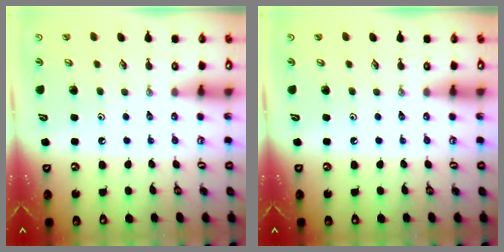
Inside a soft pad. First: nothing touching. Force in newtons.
{"total": 0.0}